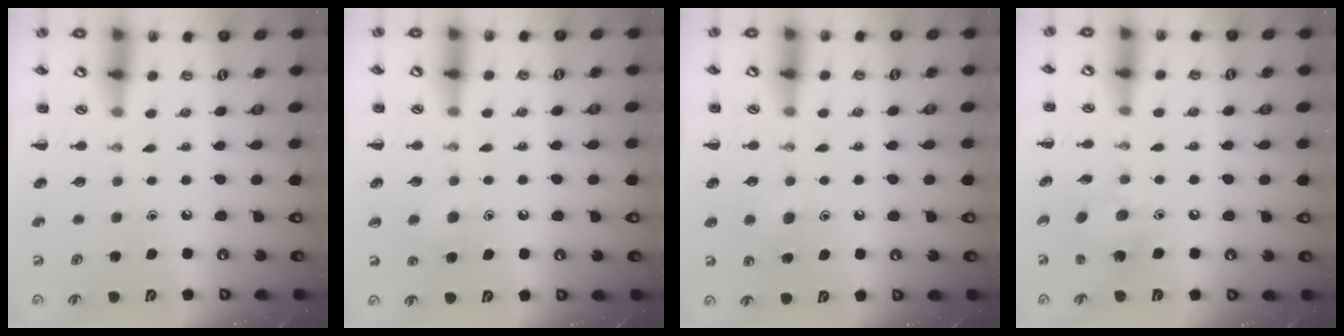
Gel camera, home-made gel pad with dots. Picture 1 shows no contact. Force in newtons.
{"total": 5.4, "press": 5.1, "slide": 1.6}
{"total": 3.9, "press": 3.6, "slide": 1.5}
{"total": 6.7, "press": 6.6, "slide": 1.4}